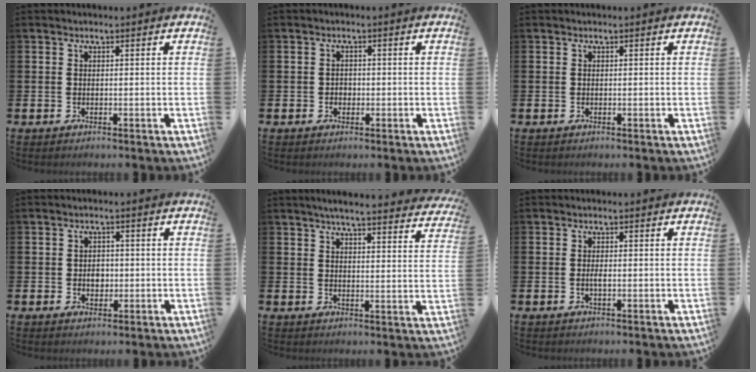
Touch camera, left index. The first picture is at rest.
{"total": 1.2, "force": [-0.3, 1.2, 0.4], "torque": [-0.002, 0.004, -0.009]}
{"total": 0.0}
{"total": 2.2, "force": [-0.1, 1.8, 1.2], "torque": [-0.009, 0.002, -0.009]}
{"total": 4.9, "force": [4.7, -0.1, 1.4], "torque": [-0.031, -0.032, 0.078]}
{"total": 1.1, "force": [-0.1, 0.3, 1.0], "torque": [-0.027, 0.005, -0.002]}